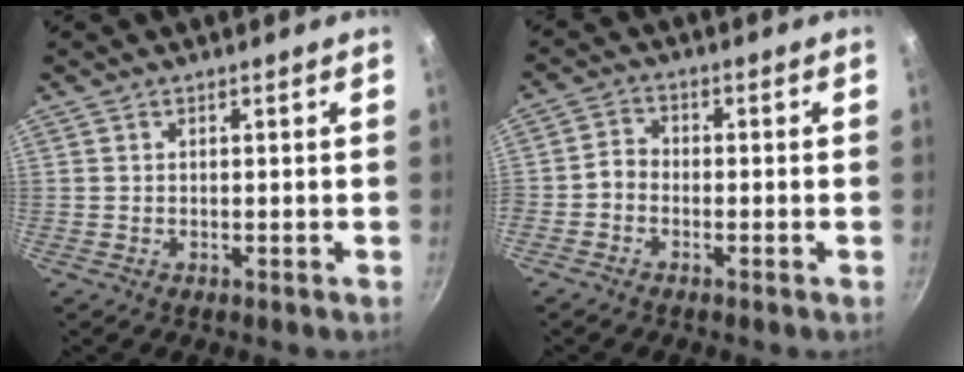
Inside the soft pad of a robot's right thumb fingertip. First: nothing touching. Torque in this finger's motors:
{"motor_torque": [1.36, 1.31, 1.15, -0.96, 0.16]}